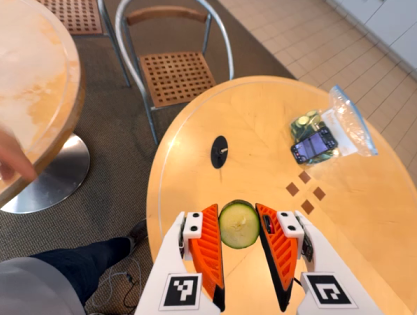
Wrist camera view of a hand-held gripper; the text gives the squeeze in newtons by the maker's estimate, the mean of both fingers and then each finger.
{"total": 6.1, "left": 6.0, "right": 6.2}